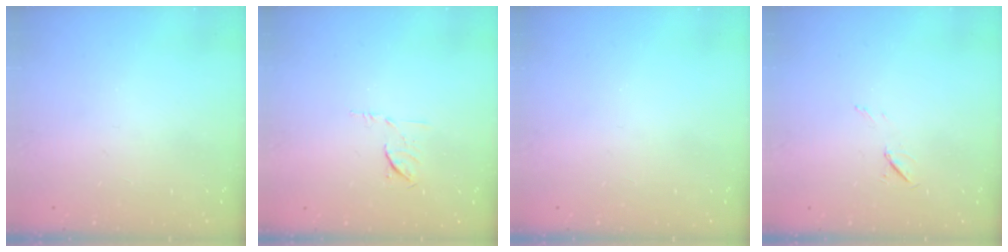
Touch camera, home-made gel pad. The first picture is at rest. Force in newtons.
{"total": 6.1, "press": 6.0, "slide": 1.1}
{"total": 0.0}
{"total": 5.0, "press": 4.6, "slide": 1.9}